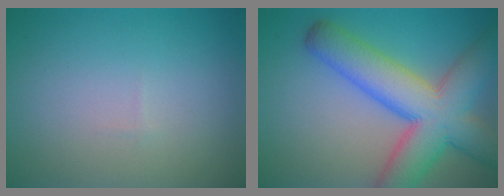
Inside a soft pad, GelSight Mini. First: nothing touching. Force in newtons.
{"total": 10.1, "press": 10.1, "slide": 0.5}